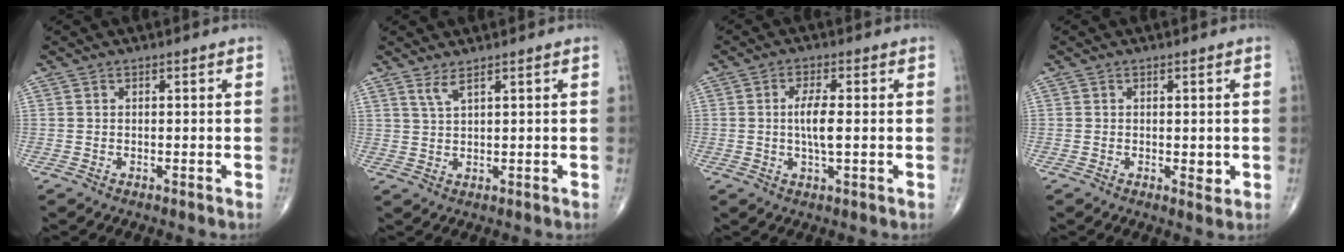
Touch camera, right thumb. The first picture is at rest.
{"total": 2.5, "force": [1.8, 0.1, 1.7], "torque": [-0.042, -0.013, 0.042]}
{"total": 5.2, "force": [0.1, 1.4, 5.0], "torque": [-0.102, -0.005, -0.002]}
{"total": 1.9, "force": [-0.2, 1.0, 1.6], "torque": [-0.017, -0.005, -0.003]}